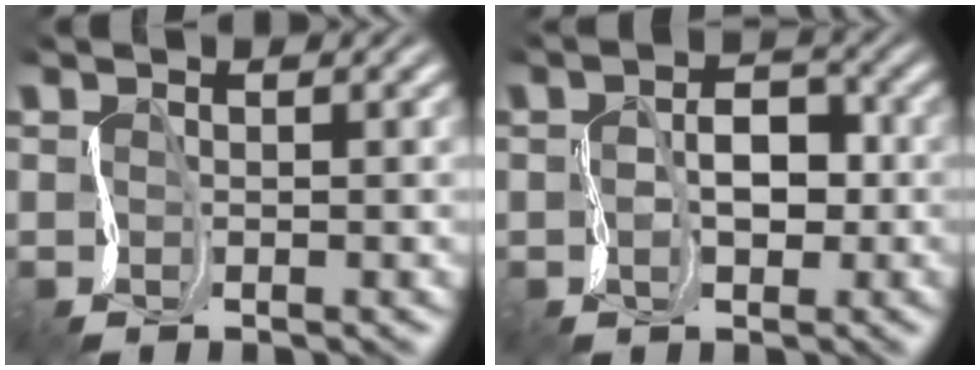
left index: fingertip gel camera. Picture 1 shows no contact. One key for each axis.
{"total": 2.1, "fx": 0.1, "fy": 1.5, "fz": 1.4, "tx": -0.034, "ty": 0.013, "tz": 0.003}